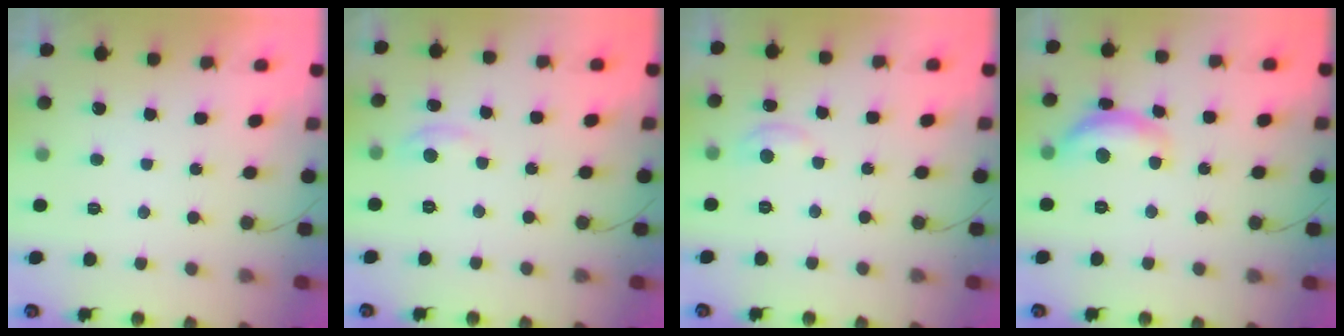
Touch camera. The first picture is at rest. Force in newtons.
{"total": 3.3, "press": 3.3, "slide": 0.5}
{"total": 6.5, "press": 6.5, "slide": 0.6}
{"total": 12.1, "press": 12.1, "slide": 0.6}